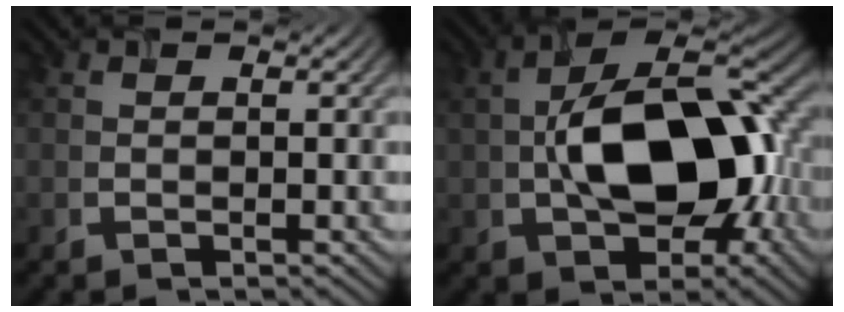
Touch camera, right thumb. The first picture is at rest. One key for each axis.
{"total": 14.7, "fx": -1.3, "fy": 8.3, "fz": 12.1, "tx": -0.202, "ty": 0.009, "tz": -0.028}